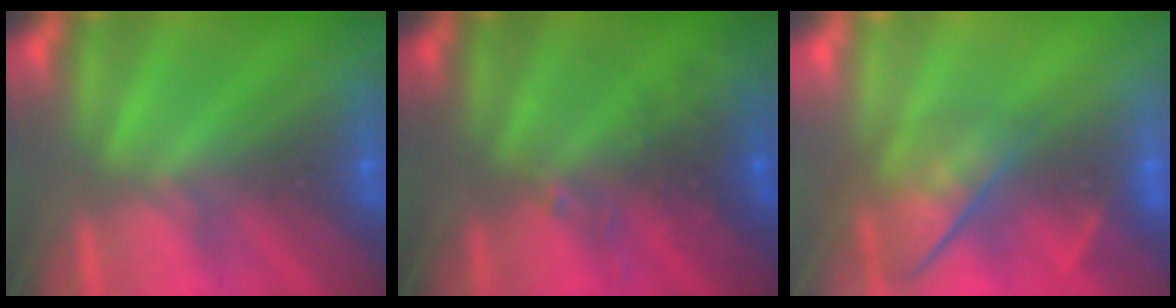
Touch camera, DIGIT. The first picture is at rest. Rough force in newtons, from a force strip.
{"total": 7.7}
{"total": 4.8}